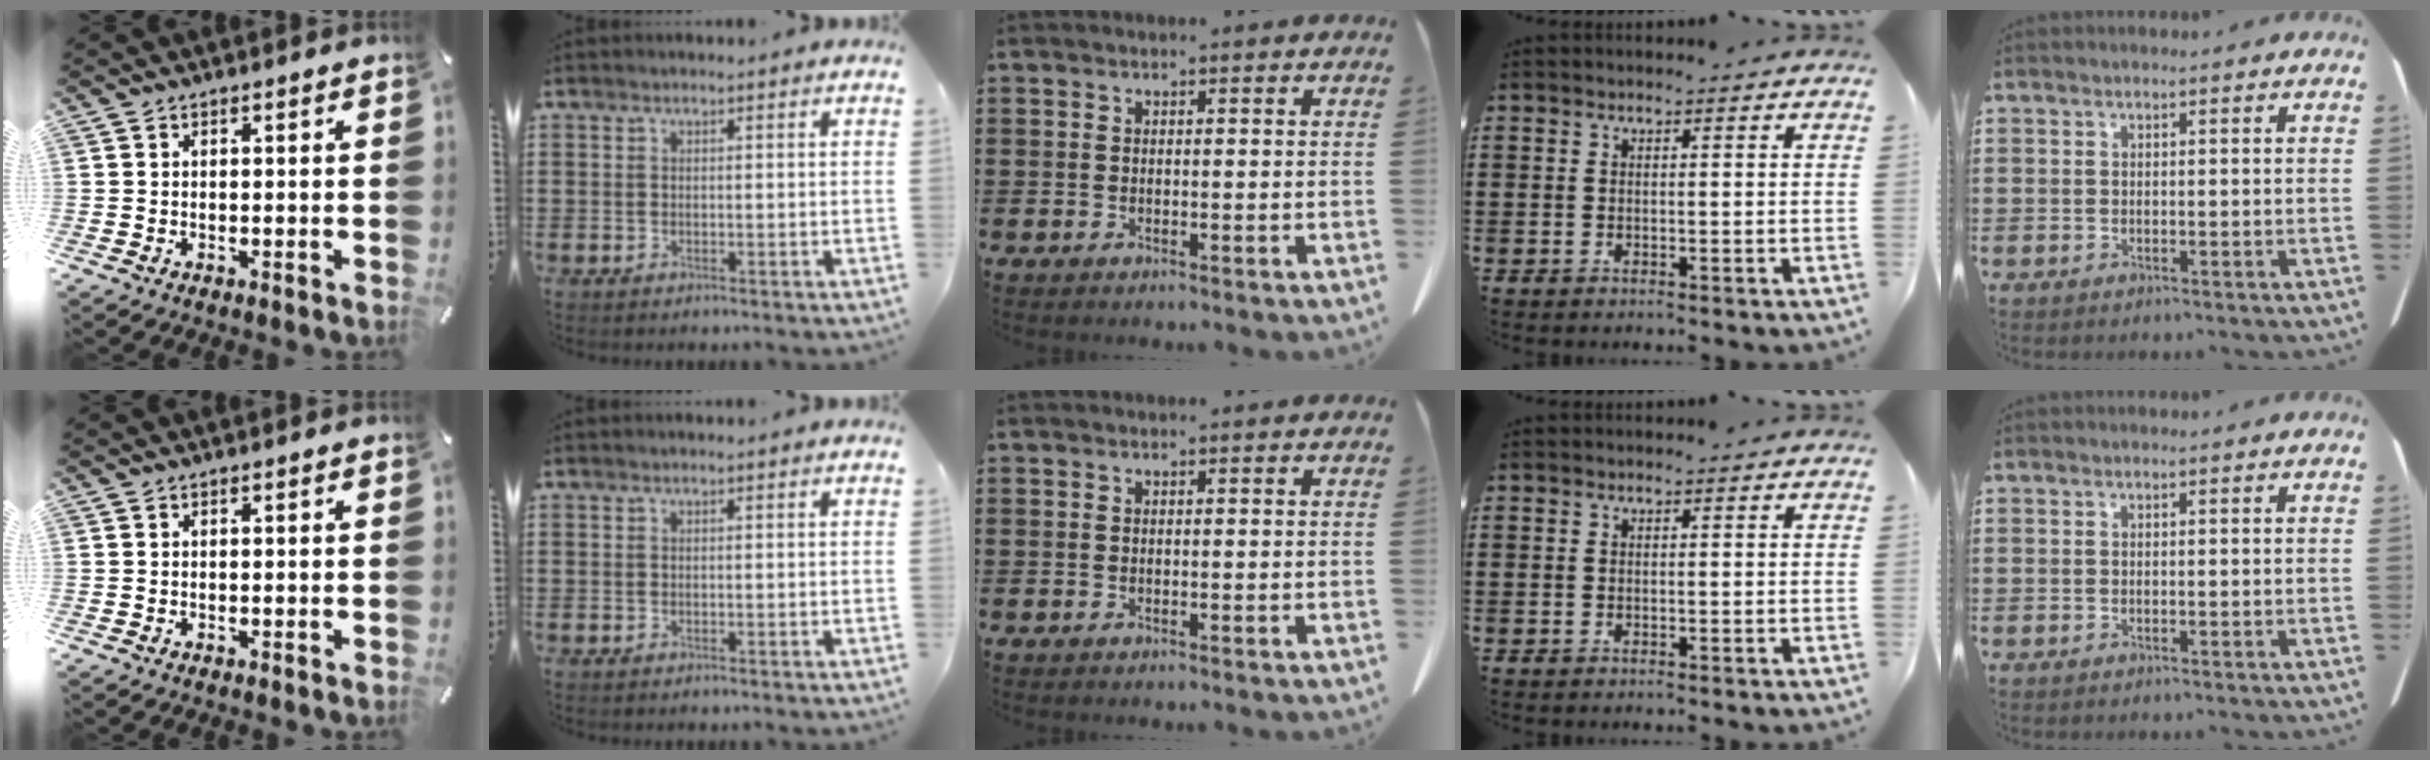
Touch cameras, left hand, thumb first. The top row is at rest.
{}